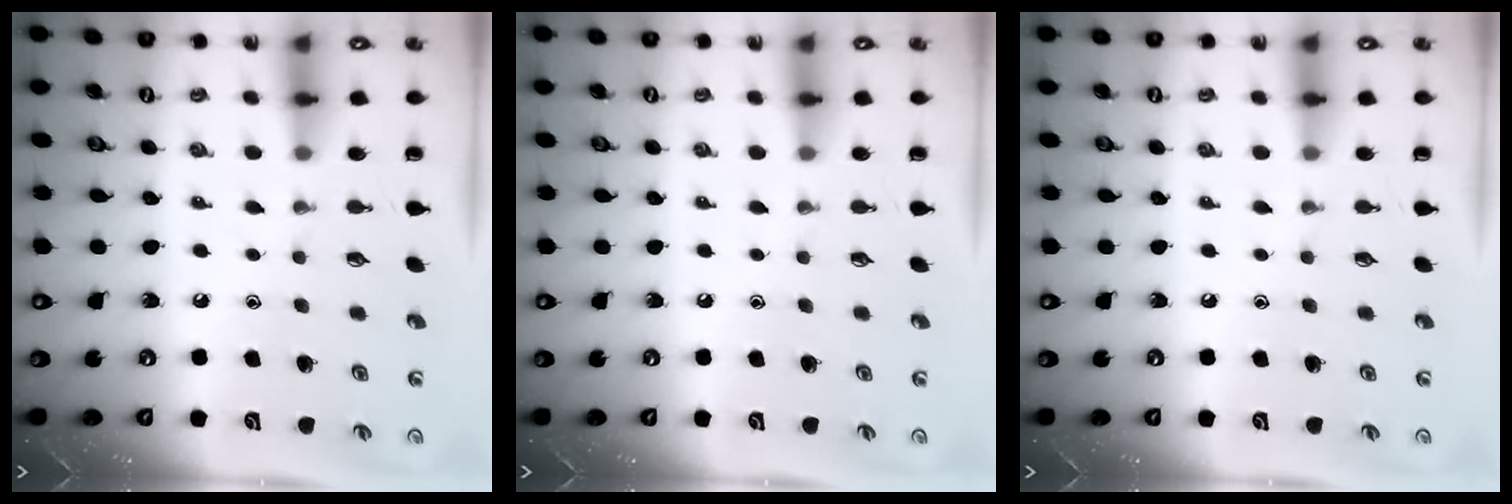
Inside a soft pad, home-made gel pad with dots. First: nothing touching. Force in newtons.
{"total": 0.0}
{"total": 0.0}